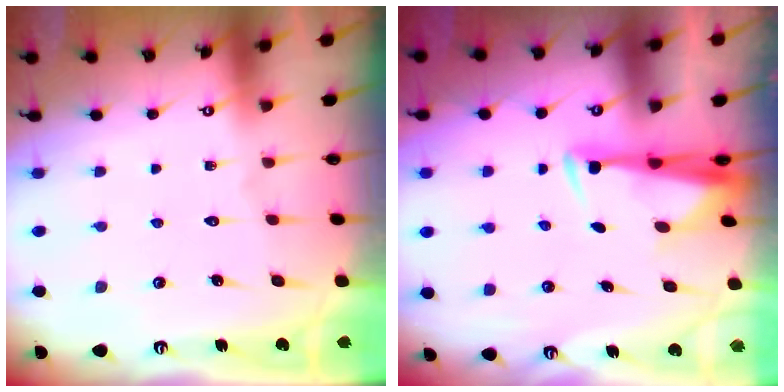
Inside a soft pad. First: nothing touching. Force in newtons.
{"total": 3.3, "press": 3.2, "slide": 0.8}